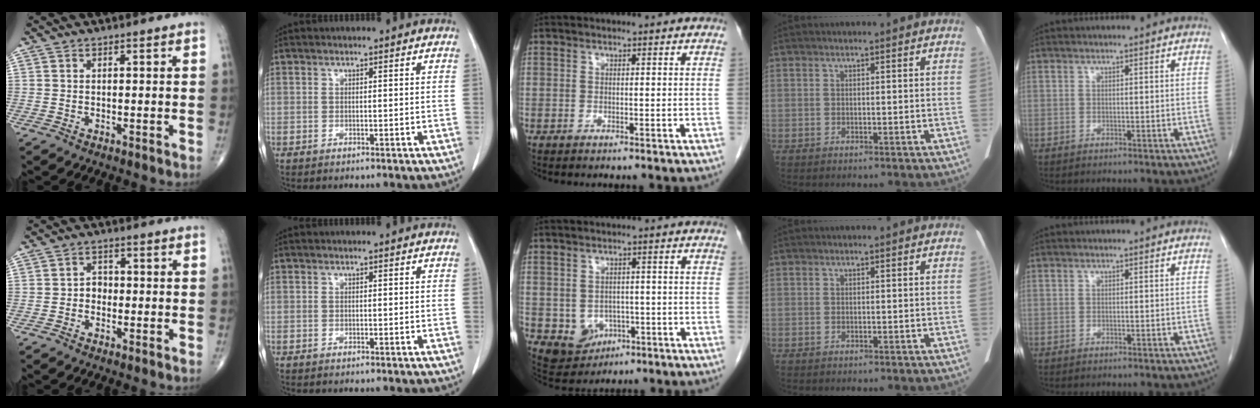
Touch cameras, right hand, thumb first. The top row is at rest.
{"thumb": {"total": 2.4, "force": [-0.6, 1.9, 1.2], "torque": [-0.002, 0.009, -0.017]}, "middle": {"total": 5.1, "force": [-1.5, 4.5, 1.9], "torque": [-0.034, 0.005, -0.006]}}